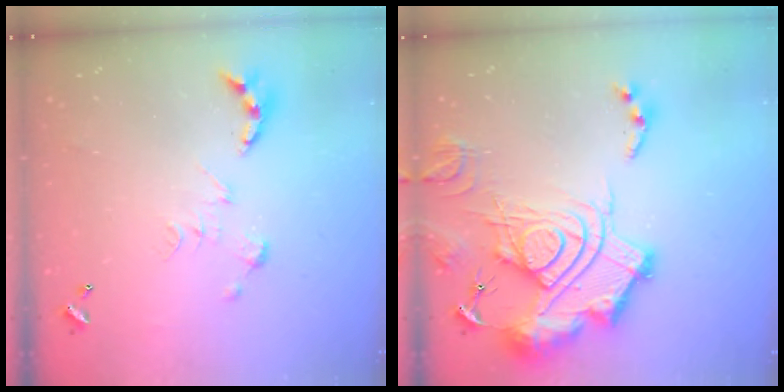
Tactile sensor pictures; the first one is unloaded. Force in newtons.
{"total": 26.0, "press": 25.8, "slide": 3.2}